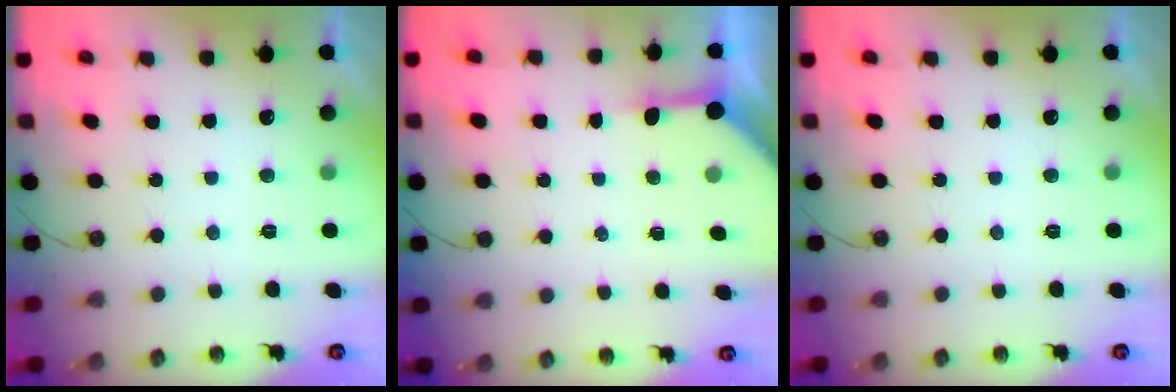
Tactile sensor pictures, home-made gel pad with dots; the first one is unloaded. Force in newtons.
{"total": 5.8, "press": 5.7, "slide": 0.5}
{"total": 0.0}